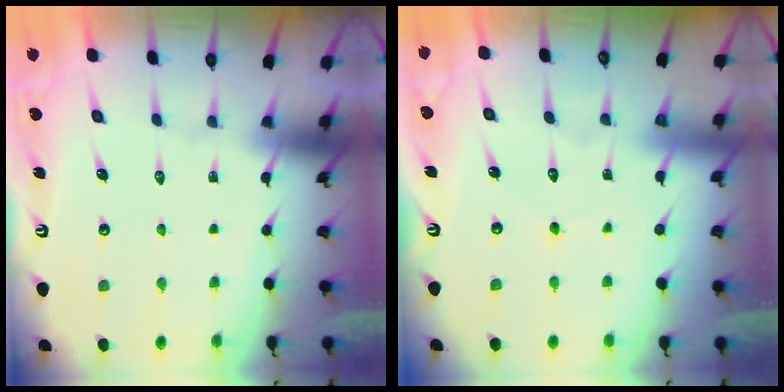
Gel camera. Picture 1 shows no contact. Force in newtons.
{"total": 2.7, "press": 2.6, "slide": 0.3}